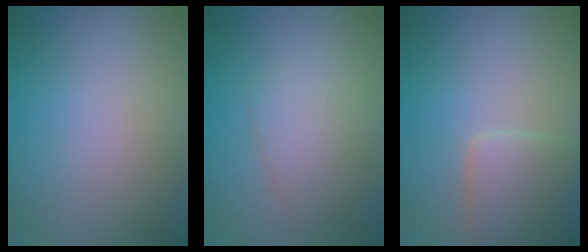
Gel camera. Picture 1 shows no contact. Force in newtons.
{"total": 3.0, "press": 3.0, "slide": 0.1}
{"total": 3.1, "press": 3.0, "slide": 0.3}